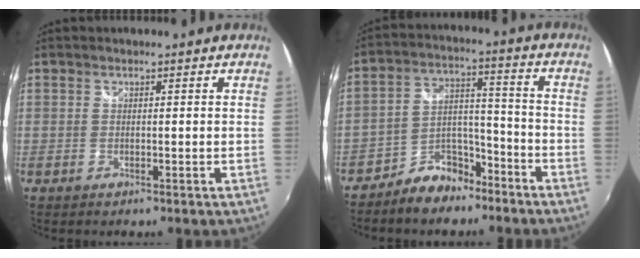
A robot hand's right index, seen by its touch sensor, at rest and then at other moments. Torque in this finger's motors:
{"motor_torque": [0.67, -0.38, 0.30, 0.01]}